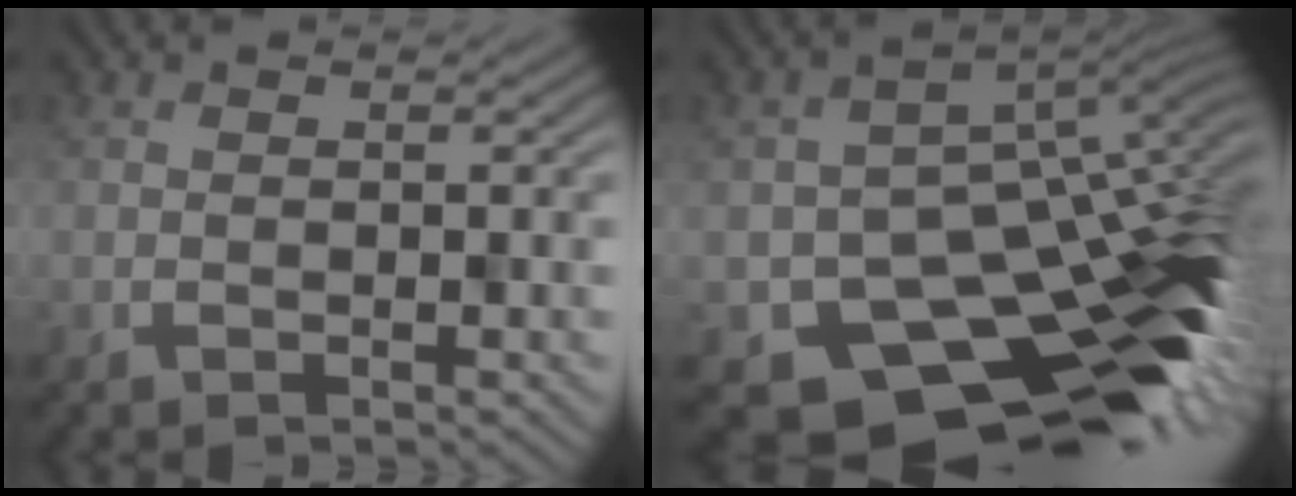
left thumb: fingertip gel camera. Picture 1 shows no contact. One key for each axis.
{"total": 14.0, "fx": -6.3, "fy": 9.4, "fz": 8.3, "tx": -0.111, "ty": -0.057, "tz": -0.071}